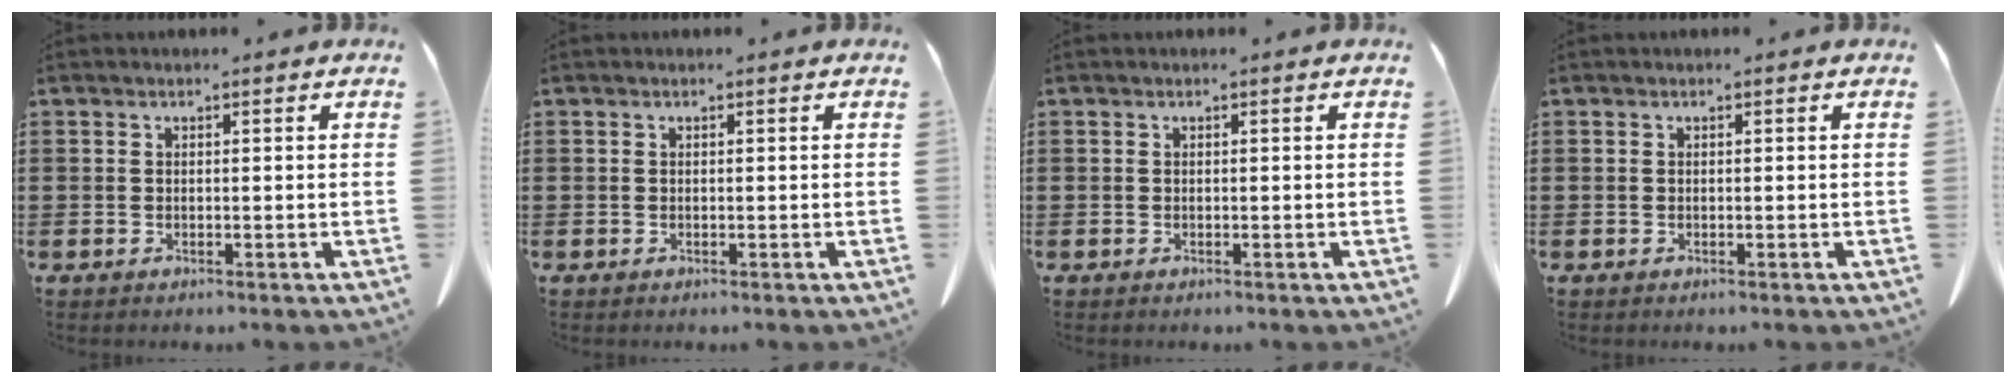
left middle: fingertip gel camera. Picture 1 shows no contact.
{"total": 0.0}
{"total": 0.0}
{"total": 0.0}